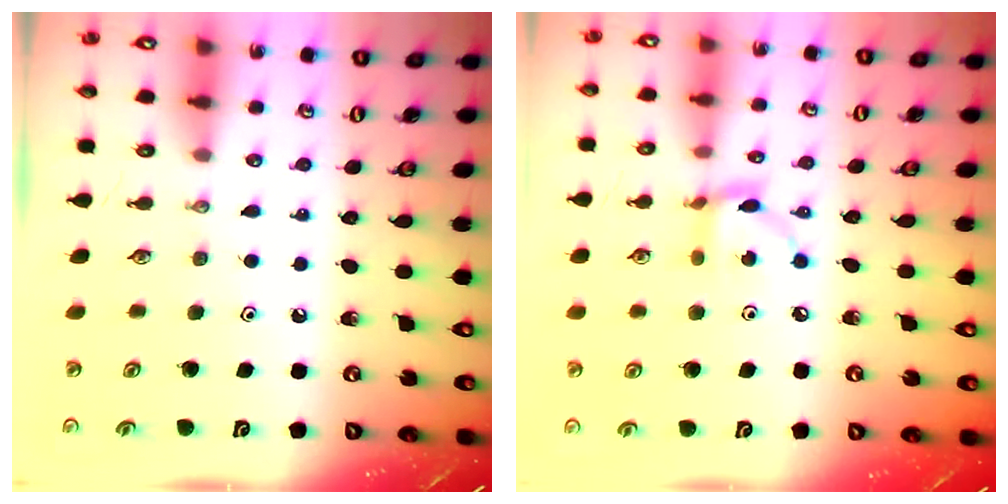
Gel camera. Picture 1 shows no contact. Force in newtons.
{"total": 6.6, "press": 6.6, "slide": 0.3}